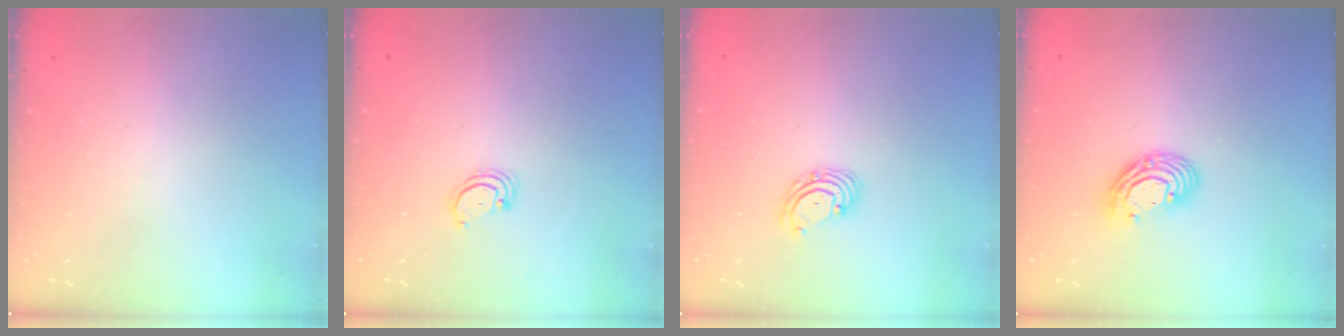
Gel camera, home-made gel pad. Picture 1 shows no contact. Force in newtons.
{"total": 2.8, "press": 2.8, "slide": 0.3}
{"total": 3.4, "press": 3.3, "slide": 0.5}
{"total": 9.5, "press": 9.5, "slide": 0.6}